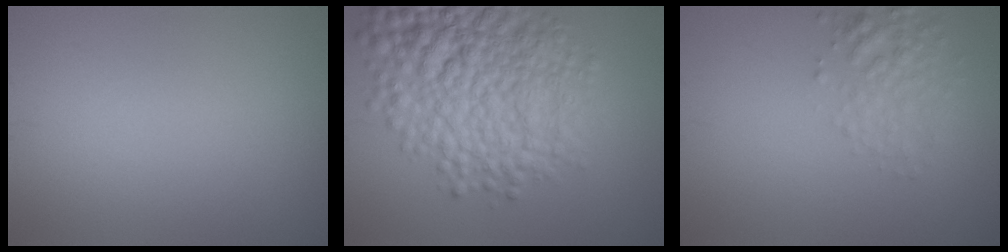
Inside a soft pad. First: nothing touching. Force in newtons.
{"total": 11.1, "press": 11.1, "slide": 0.3}
{"total": 2.6, "press": 2.6, "slide": 0.1}